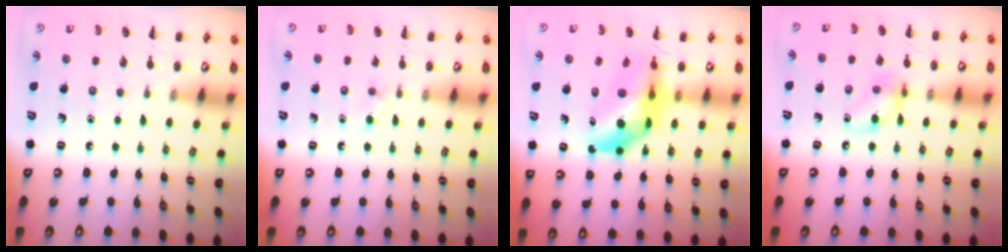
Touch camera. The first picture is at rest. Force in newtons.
{"total": 3.2, "press": 2.9, "slide": 1.3}
{"total": 12.1, "press": 11.5, "slide": 3.9}
{"total": 9.1, "press": 9.0, "slide": 1.3}